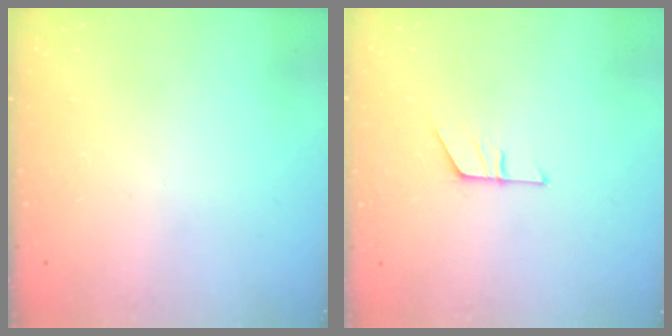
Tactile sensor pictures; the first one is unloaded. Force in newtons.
{"total": 5.1, "press": 5.1, "slide": 0.4}